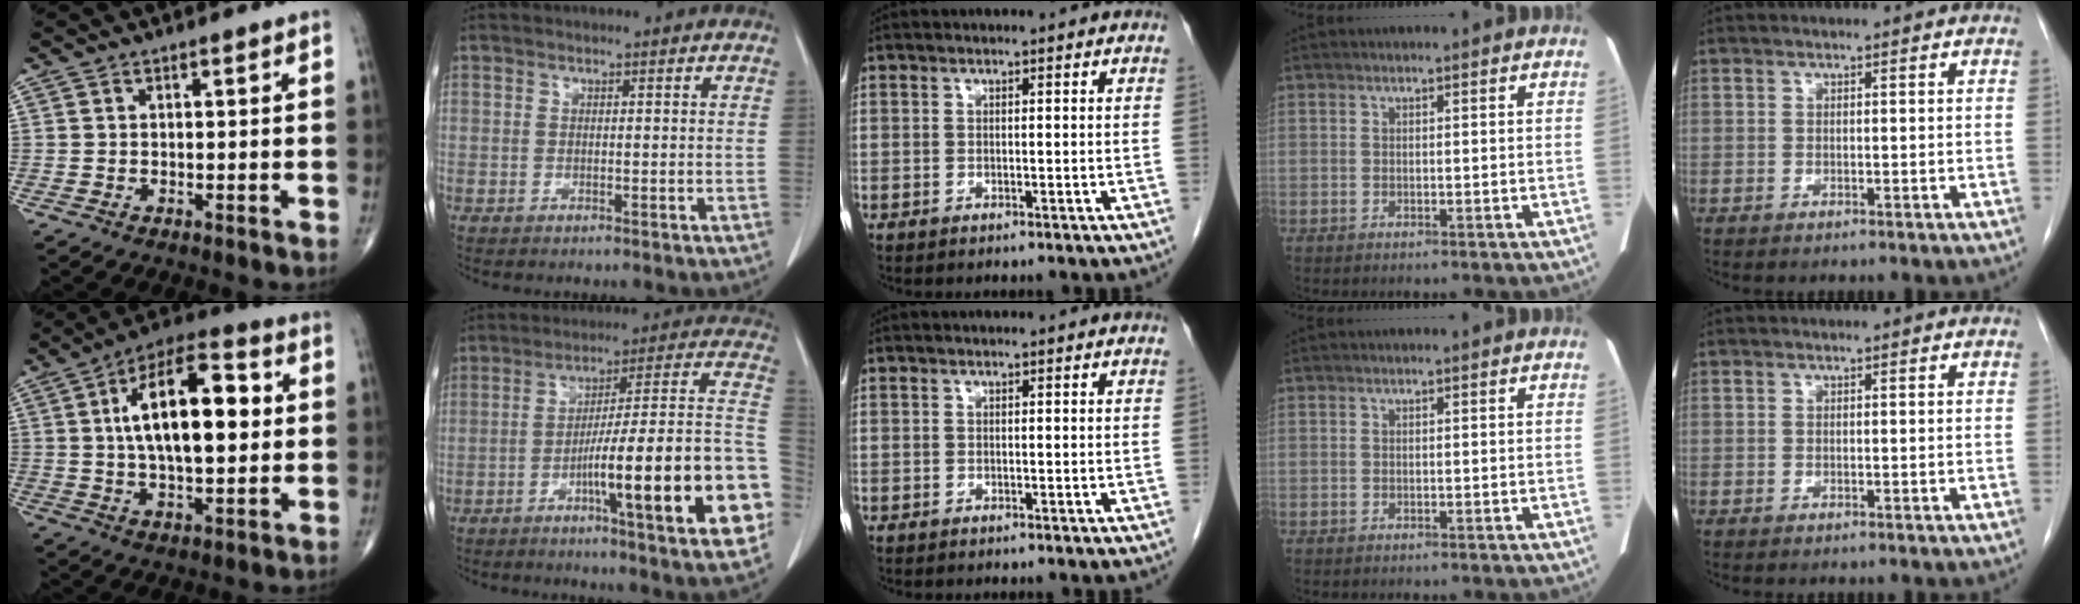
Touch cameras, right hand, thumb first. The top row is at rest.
{"thumb": {"total": 19.4, "force": [2.9, 8.7, 17.1], "torque": [-0.265, 0.017, 0.041]}, "index": {"total": 22.6, "force": [-7.3, 1.2, 21.4], "torque": [-0.231, 0.015, -0.105]}}